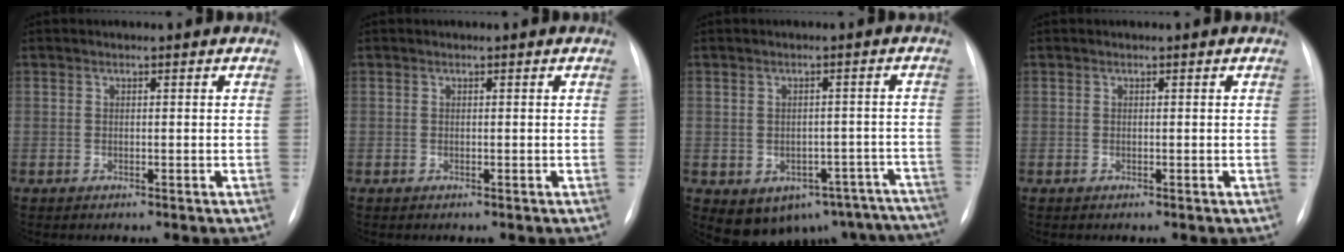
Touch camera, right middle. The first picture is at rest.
{"total": 0.0}
{"total": 16.2, "force": [-11.1, 10.3, 5.8], "torque": [-0.075, 0.037, -0.108]}
{"total": 0.0}